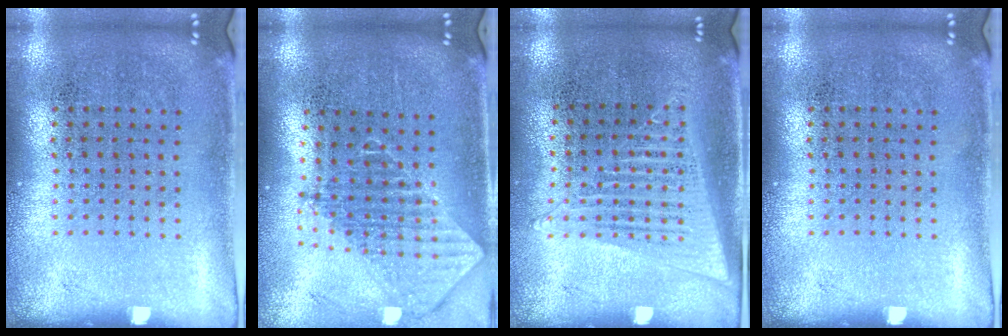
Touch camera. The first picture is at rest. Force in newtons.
{"total": 2.0, "press": 1.6, "slide": 1.2}
{"total": 1.4, "press": 1.3, "slide": 0.5}
{"total": 0.0}